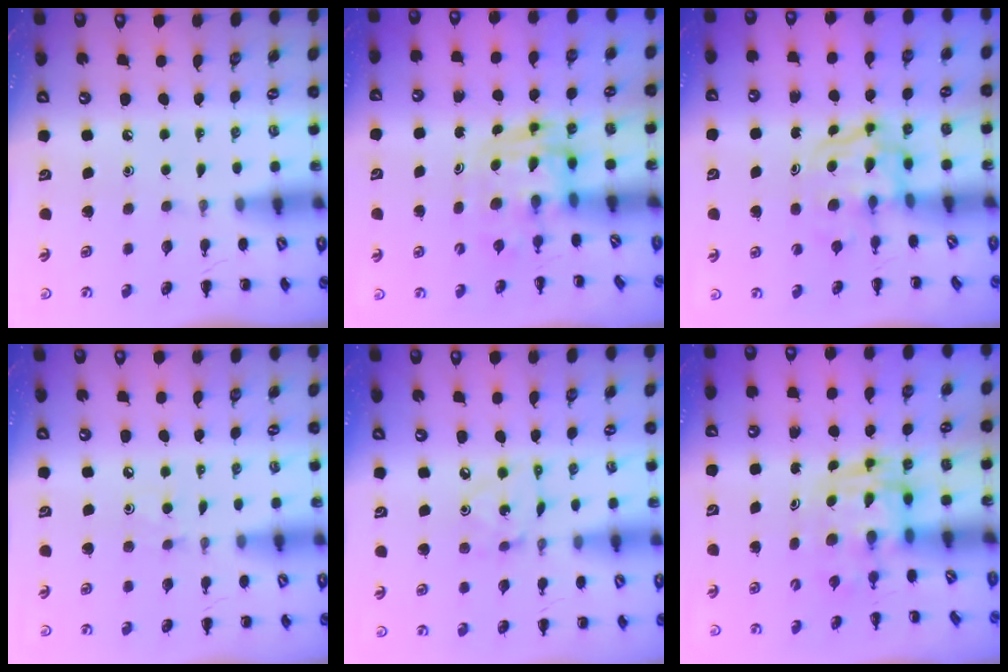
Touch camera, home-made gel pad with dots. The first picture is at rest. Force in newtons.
{"total": 3.3, "press": 3.3, "slide": 0.6}
{"total": 3.6, "press": 3.6, "slide": 0.4}
{"total": 2.9, "press": 2.7, "slide": 1.1}
{"total": 2.6, "press": 2.6, "slide": 0.5}
{"total": 2.8, "press": 2.7, "slide": 0.5}